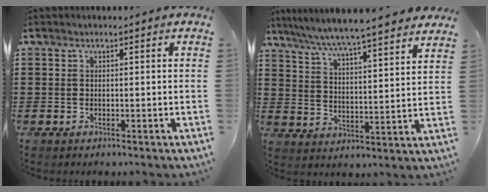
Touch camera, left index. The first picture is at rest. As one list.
[{"total": 5.9, "force": [5.5, -0.7, 2.1], "torque": [-0.065, -0.040, 0.091]}]